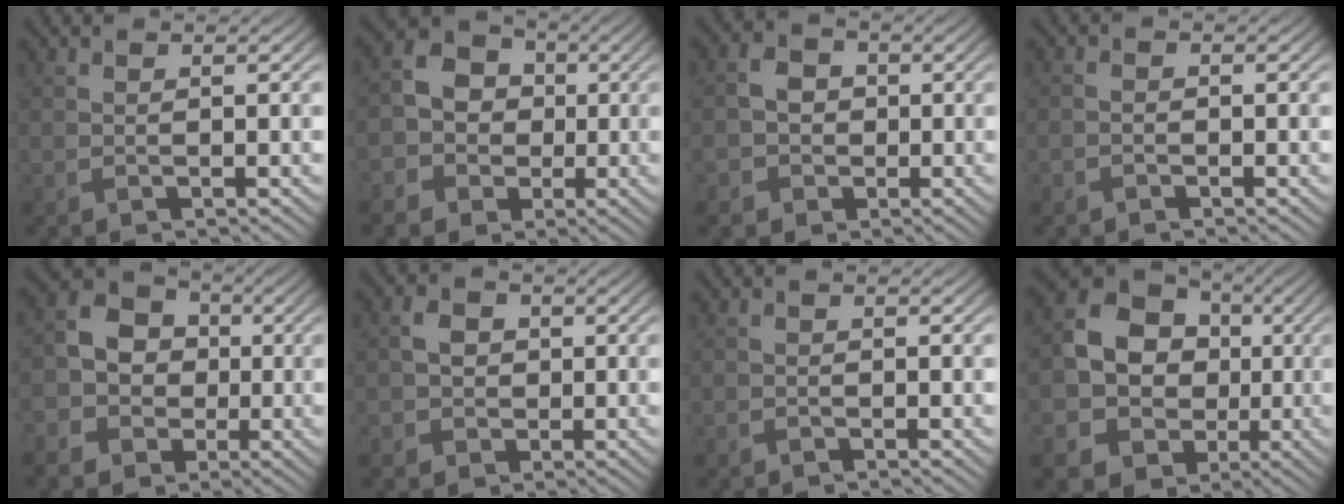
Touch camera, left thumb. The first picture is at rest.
{"total": 6.3, "force": [-1.4, 5.7, 2.4], "torque": [-0.055, 0.000, -0.042]}
{"total": 3.7, "force": [-0.9, 3.4, 1.2], "torque": [-0.023, 0.000, -0.028]}
{"total": 0.9, "force": [-0.7, 0.5, 0.2], "torque": [-0.005, 0.000, -0.016]}
{"total": 7.5, "force": [-1.9, 6.5, 3.1], "torque": [-0.074, -0.010, -0.052]}
{"total": 2.9, "force": [-0.2, 2.6, 1.2], "torque": [-0.028, -0.001, -0.008]}
{"total": 0.5, "force": [-0.5, 0.3, 0.0], "torque": [0.000, -0.002, -0.009]}
{"total": 12.9, "force": [-0.8, 11.1, 6.6], "torque": [-0.153, -0.011, -0.023]}